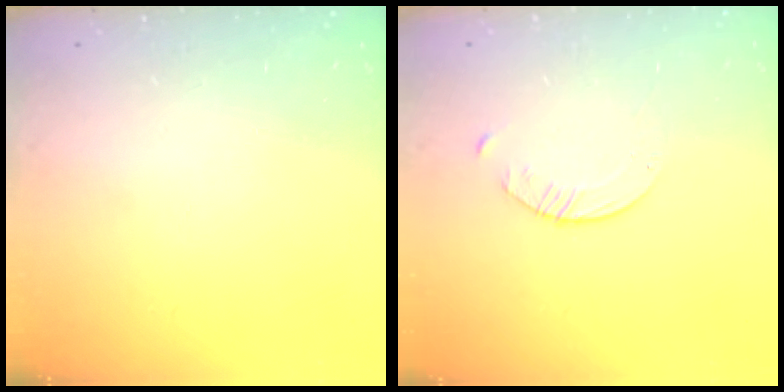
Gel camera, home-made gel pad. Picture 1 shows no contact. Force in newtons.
{"total": 3.9, "press": 3.9, "slide": 0.4}